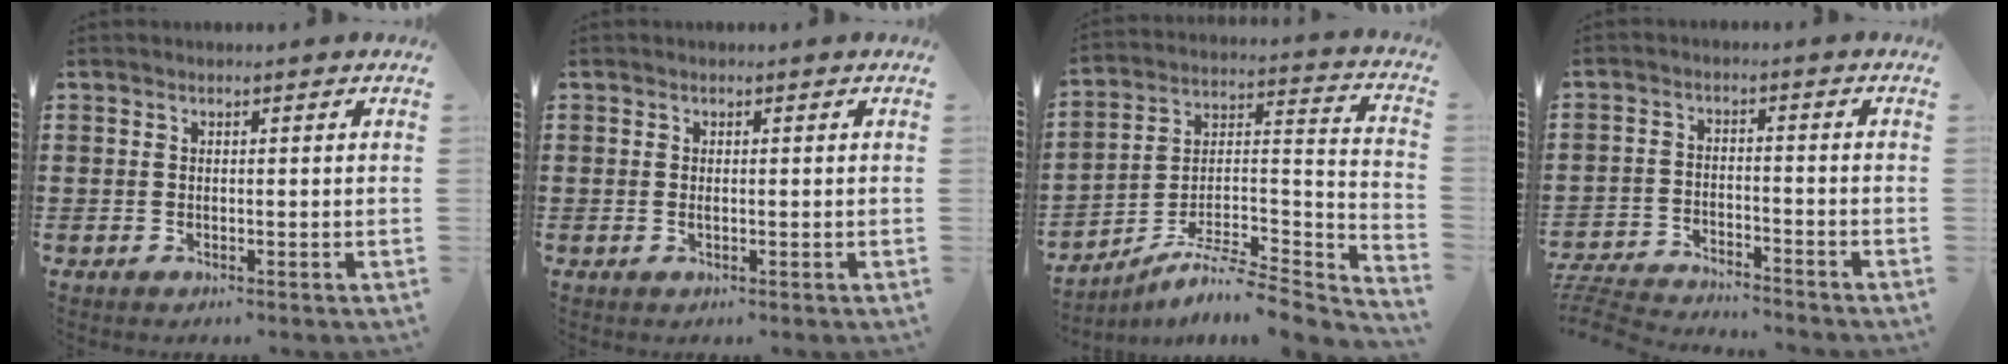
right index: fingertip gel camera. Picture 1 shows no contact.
{"total": 0.5, "force": [0.0, 0.1, 0.5], "torque": [-0.011, -0.003, 0.001]}
{"total": 6.5, "force": [-5.6, 0.9, 3.2], "torque": [-0.055, -0.004, -0.113]}
{"total": 5.0, "force": [-5.0, 0.2, 0.5], "torque": [-0.031, -0.004, -0.108]}